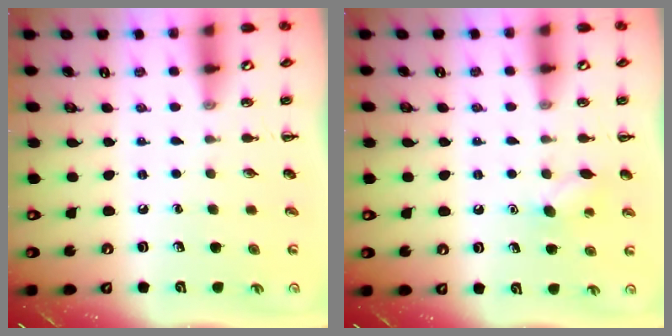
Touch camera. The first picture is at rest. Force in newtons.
{"total": 7.2, "press": 7.0, "slide": 1.9}